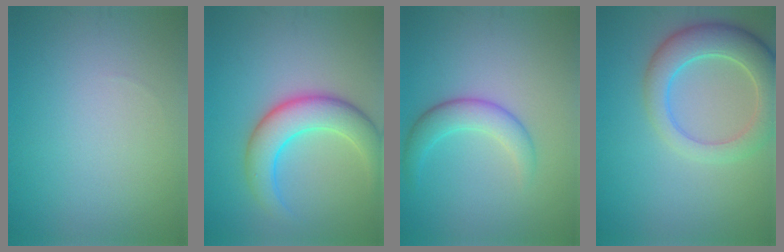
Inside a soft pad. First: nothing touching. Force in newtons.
{"total": 6.0, "press": 6.0, "slide": 0.2}
{"total": 3.3, "press": 3.3, "slide": 0.2}
{"total": 6.2, "press": 6.2, "slide": 0.5}